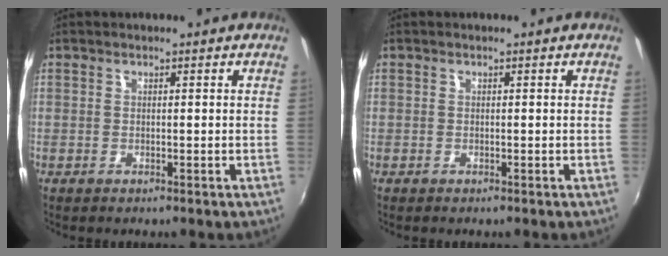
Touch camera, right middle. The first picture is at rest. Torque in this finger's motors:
{"motor_torque": [0.09, -0.14, 0.02, -0.03]}